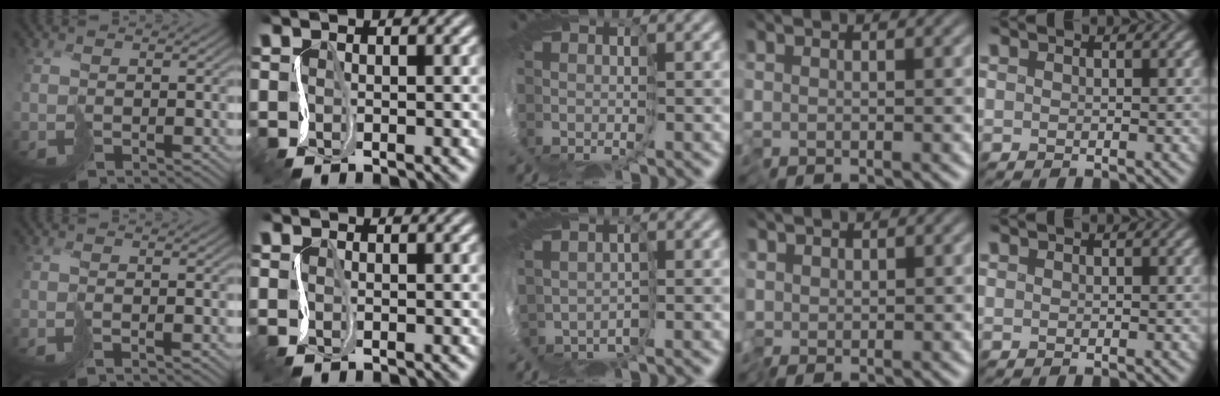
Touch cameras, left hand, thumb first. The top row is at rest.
{"thumb": {"total": 1.0, "force": [-0.8, -0.3, 0.4], "torque": [-0.002, 0.006, -0.018]}, "index": {"total": 0.5, "force": [-0.3, -0.1, -0.4], "torque": [0.008, -0.003, -0.007]}, "middle": {"total": 1.3, "force": [0.3, 1.1, -0.5], "torque": [0.000, 0.000, 0.012]}, "ring": {"total": 0.9, "force": [0.4, 0.8, 0.1], "torque": [-0.008, 0.005, 0.008]}}